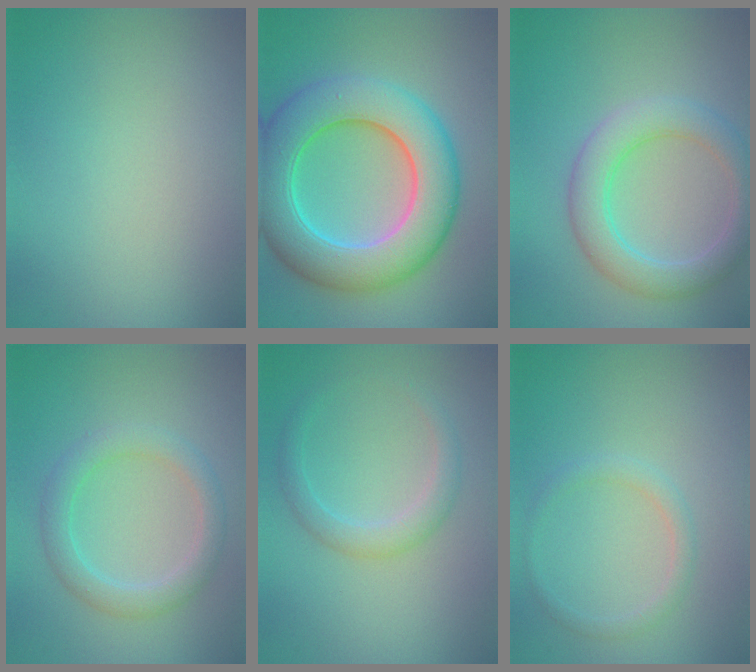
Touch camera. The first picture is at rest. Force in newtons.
{"total": 10.0, "press": 10.0, "slide": 0.0}
{"total": 4.5, "press": 4.5, "slide": 0.3}
{"total": 2.9, "press": 2.9, "slide": 0.2}
{"total": 2.1, "press": 2.1, "slide": 0.1}
{"total": 1.4, "press": 1.4, "slide": 0.1}